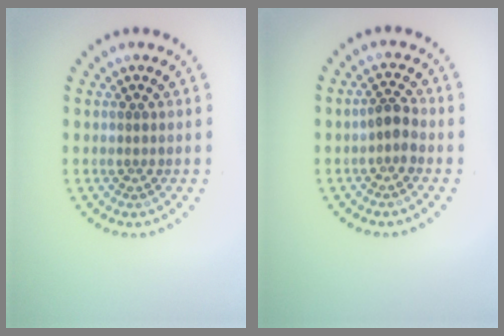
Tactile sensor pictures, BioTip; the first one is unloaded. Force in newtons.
{"total": 1.8, "press": 1.6, "slide": 0.9}